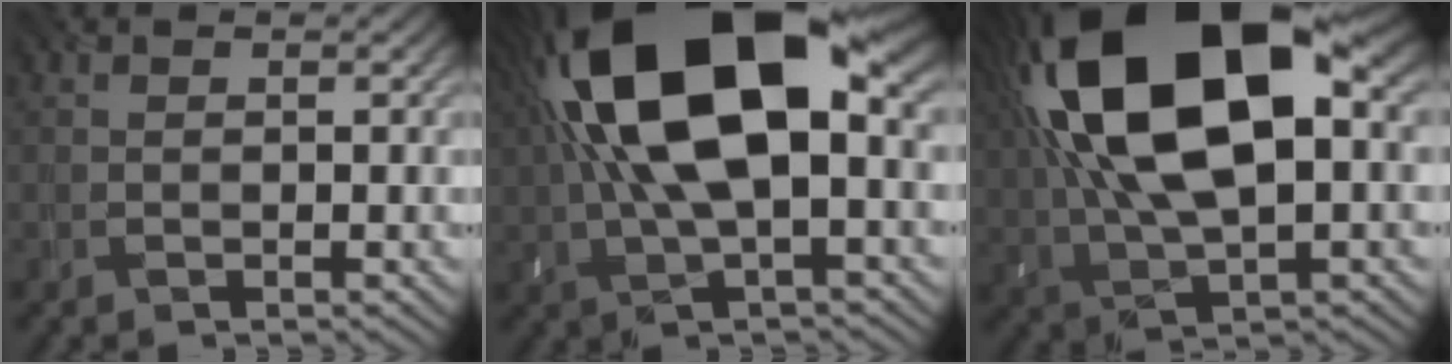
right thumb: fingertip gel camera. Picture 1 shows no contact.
{"total": 18.3, "force": [3.4, 8.7, 15.7], "torque": [-0.308, 0.027, 0.050]}
{"total": 19.2, "force": [5.1, 9.7, 15.8], "torque": [-0.314, 0.030, 0.083]}